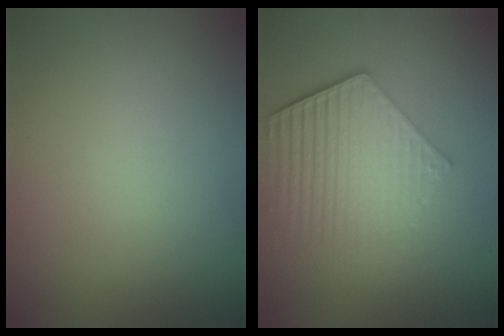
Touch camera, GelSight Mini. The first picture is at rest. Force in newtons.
{"total": 6.1, "press": 4.5, "slide": 4.1}